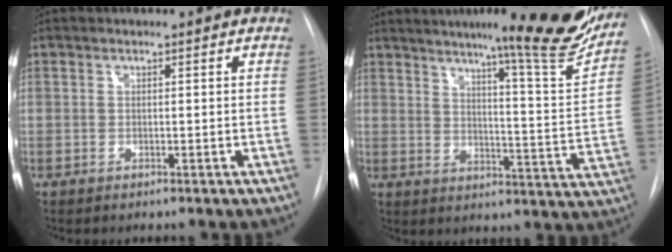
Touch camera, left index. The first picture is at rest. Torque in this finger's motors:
{"motor_torque": [1.03, -1.11, 0.30, 0.06]}